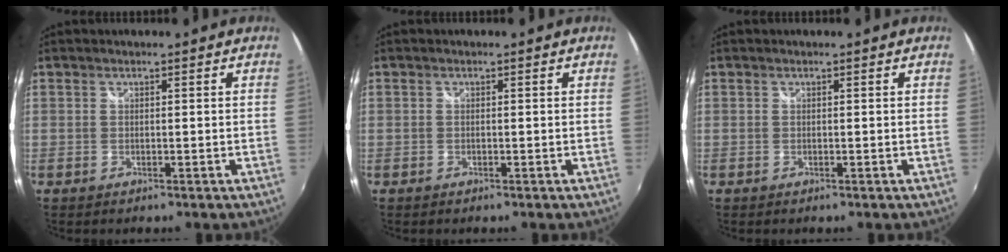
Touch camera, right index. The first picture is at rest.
{"total": 0.0}
{"total": 0.0}